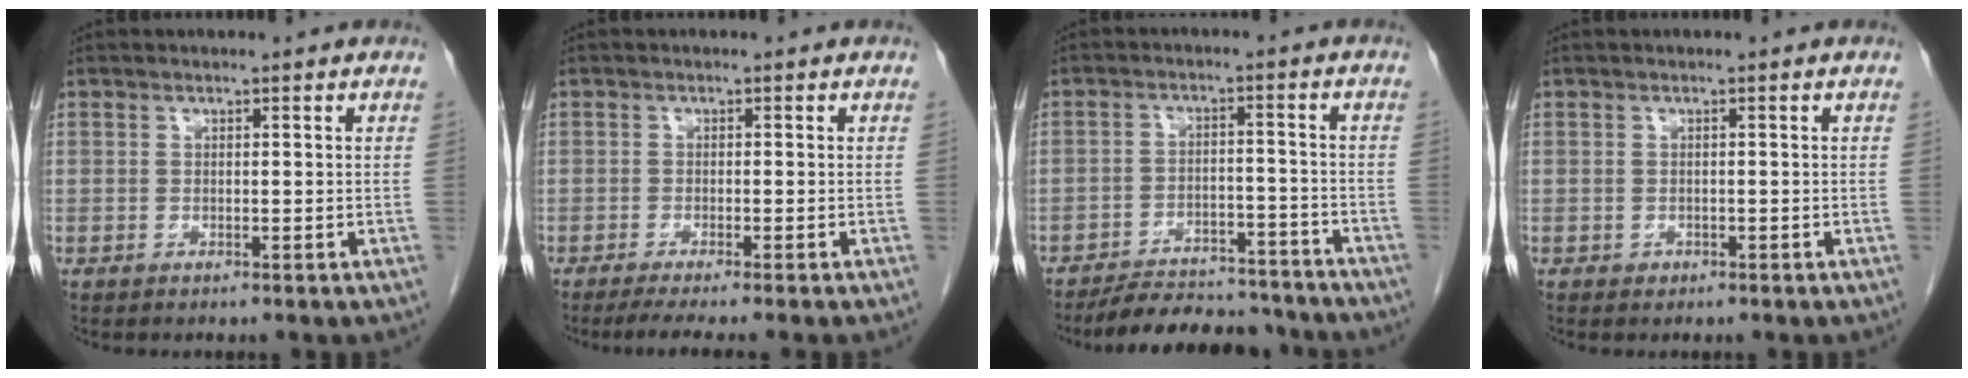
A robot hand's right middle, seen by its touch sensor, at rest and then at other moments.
{"total": 4.9, "force": [-4.0, -0.7, 2.8], "torque": [-0.035, -0.011, -0.062]}
{"total": 12.1, "force": [-11.4, 3.0, 2.9], "torque": [-0.036, 0.008, -0.159]}
{"total": 0.6, "force": [-0.3, 0.5, 0.1], "torque": [-0.004, 0.003, -0.001]}